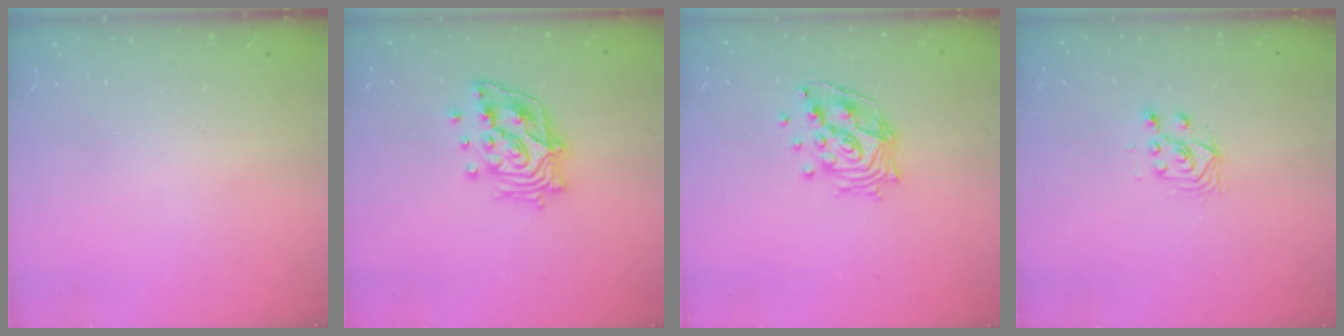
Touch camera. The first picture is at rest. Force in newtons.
{"total": 15.2, "press": 15.1, "slide": 2.0}
{"total": 13.4, "press": 13.4, "slide": 1.6}
{"total": 4.1, "press": 3.9, "slide": 1.3}